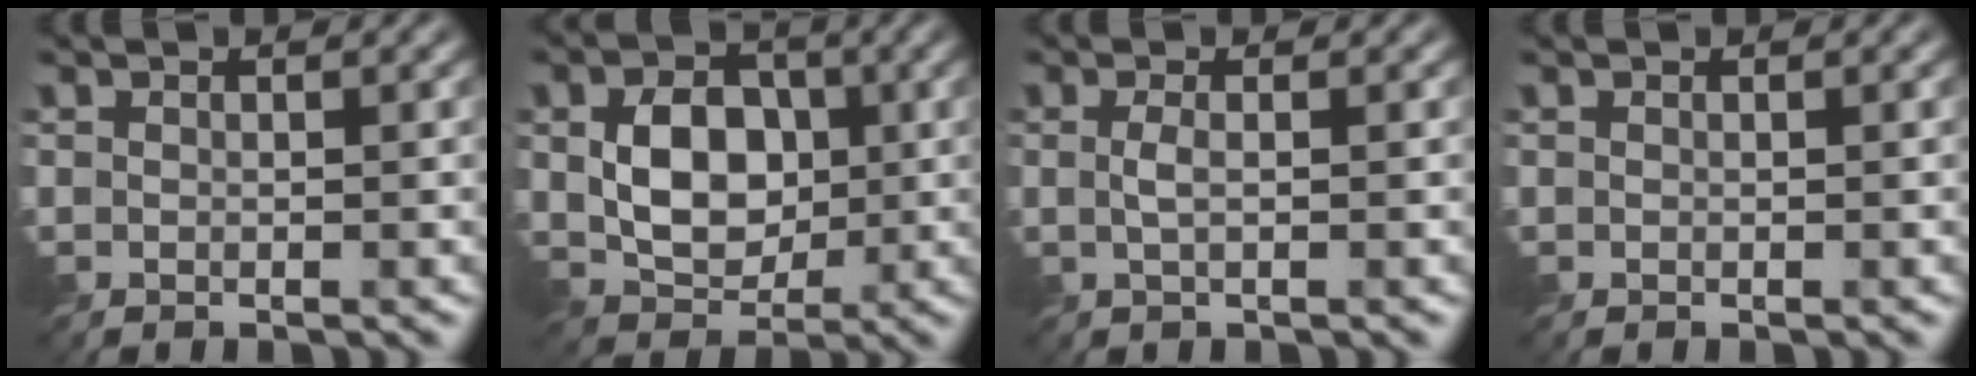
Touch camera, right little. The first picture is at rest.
{"total": 5.7, "force": [0.3, 4.2, 3.9], "torque": [-0.077, -0.004, 0.008]}
{"total": 1.2, "force": [0.0, 0.3, 1.2], "torque": [-0.027, 0.002, 0.000]}
{"total": 0.0}